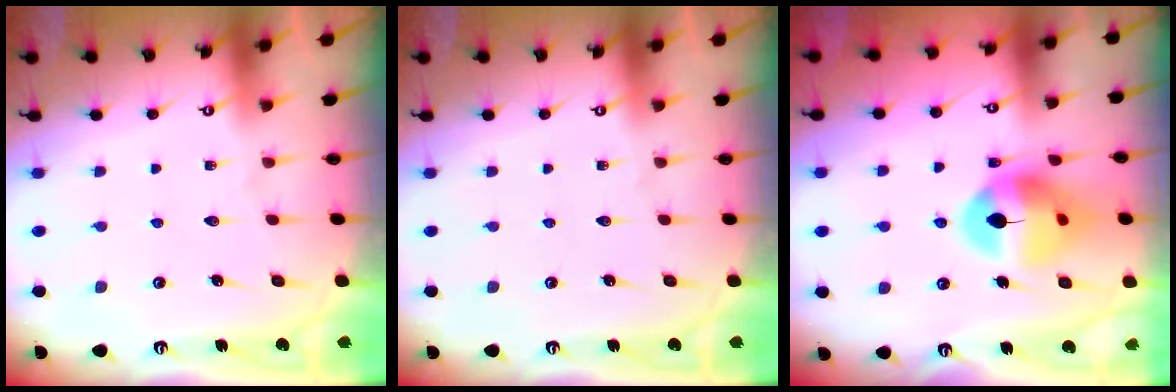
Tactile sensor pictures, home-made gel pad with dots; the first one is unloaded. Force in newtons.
{"total": 0.0}
{"total": 13.3, "press": 13.2, "slide": 1.5}